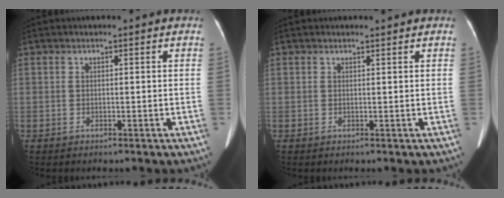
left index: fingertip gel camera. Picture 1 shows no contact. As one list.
[{"total": 0.8, "force": [0.7, 0.0, 0.2], "torque": [-0.004, -0.006, 0.013]}]